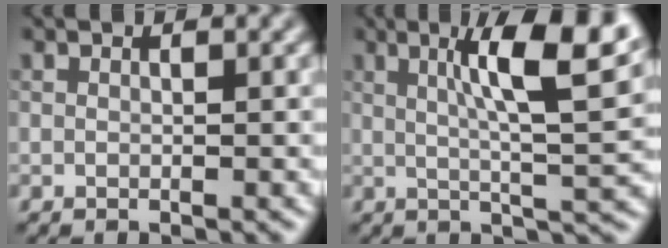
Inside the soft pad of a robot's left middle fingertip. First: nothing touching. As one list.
[{"total": 9.2, "force": [3.0, 1.9, 8.5], "torque": [-0.119, 0.012, 0.043]}]